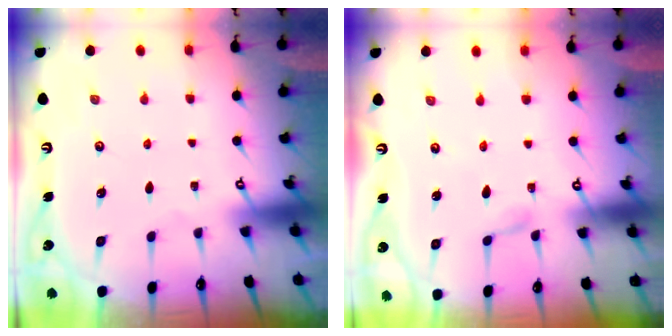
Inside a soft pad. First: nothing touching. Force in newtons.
{"total": 2.1, "press": 2.1, "slide": 0.3}